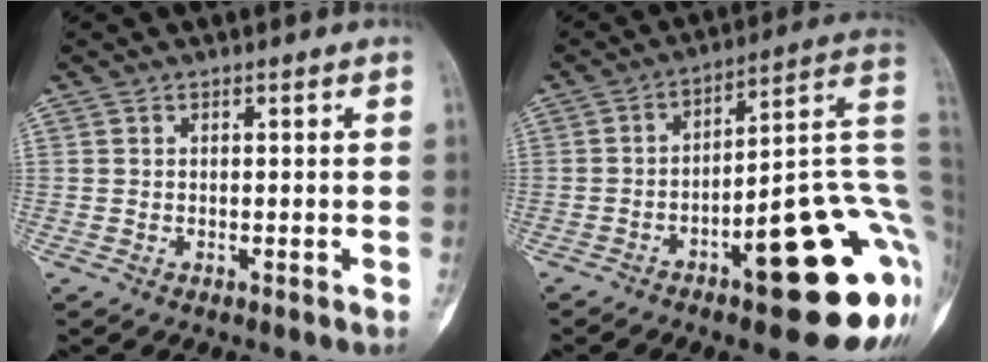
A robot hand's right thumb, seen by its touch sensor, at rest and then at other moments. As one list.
[{"total": 25.0, "force": [-6.5, 7.5, 23.0], "torque": [-0.230, 0.032, -0.078]}]